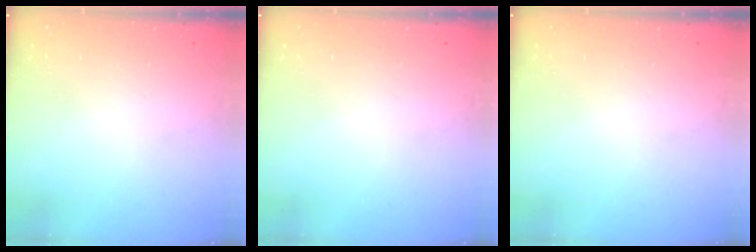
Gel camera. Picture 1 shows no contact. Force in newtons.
{"total": 0.0}
{"total": 0.0}